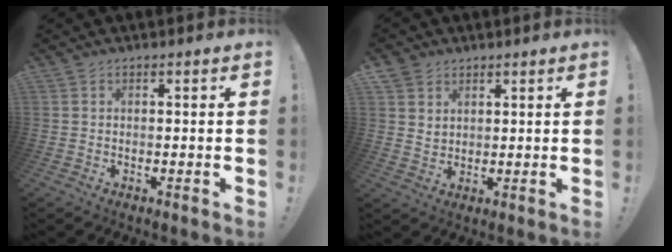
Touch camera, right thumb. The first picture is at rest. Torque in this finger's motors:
{"motor_torque": [-0.56, 0.16, -0.26, 0.35, 0.13]}